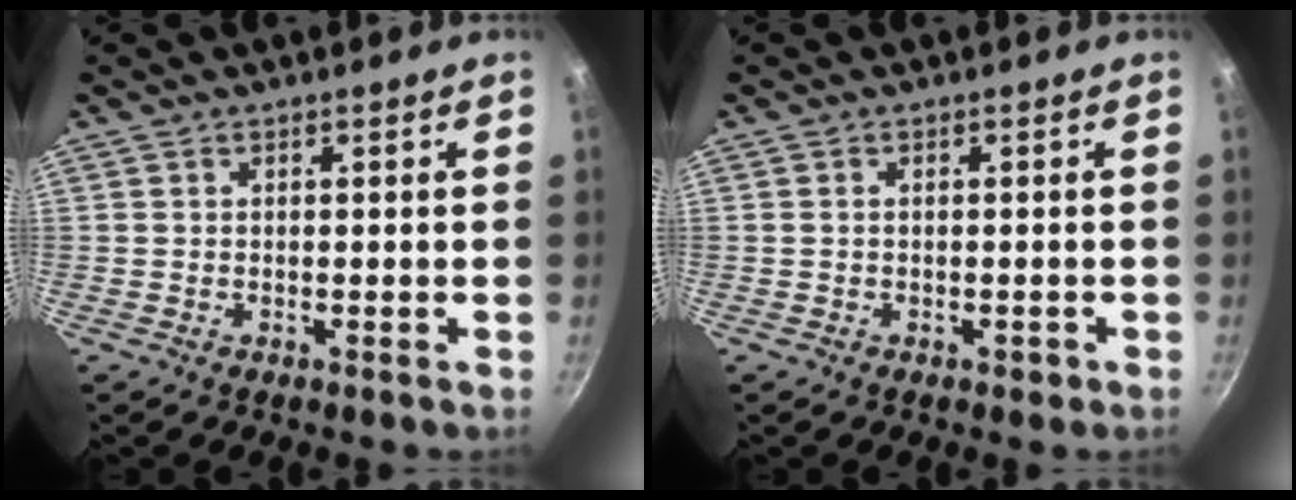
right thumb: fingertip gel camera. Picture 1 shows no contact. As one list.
[{"total": 1.4, "force": [-0.6, 0.8, 1.0], "torque": [-0.011, 0.007, -0.007]}]